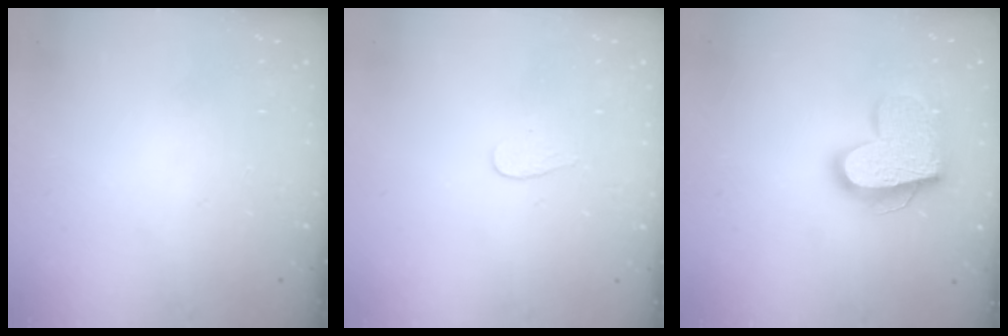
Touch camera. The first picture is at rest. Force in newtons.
{"total": 3.8, "press": 3.8, "slide": 0.3}
{"total": 17.7, "press": 17.7, "slide": 1.5}